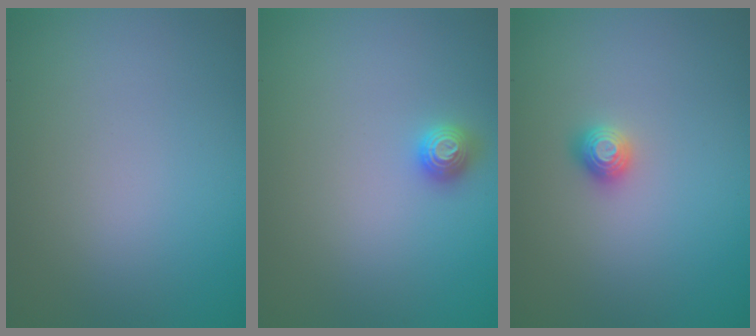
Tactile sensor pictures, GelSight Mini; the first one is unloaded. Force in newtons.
{"total": 1.2, "press": 1.1, "slide": 0.2}
{"total": 1.1, "press": 1.1, "slide": 0.3}